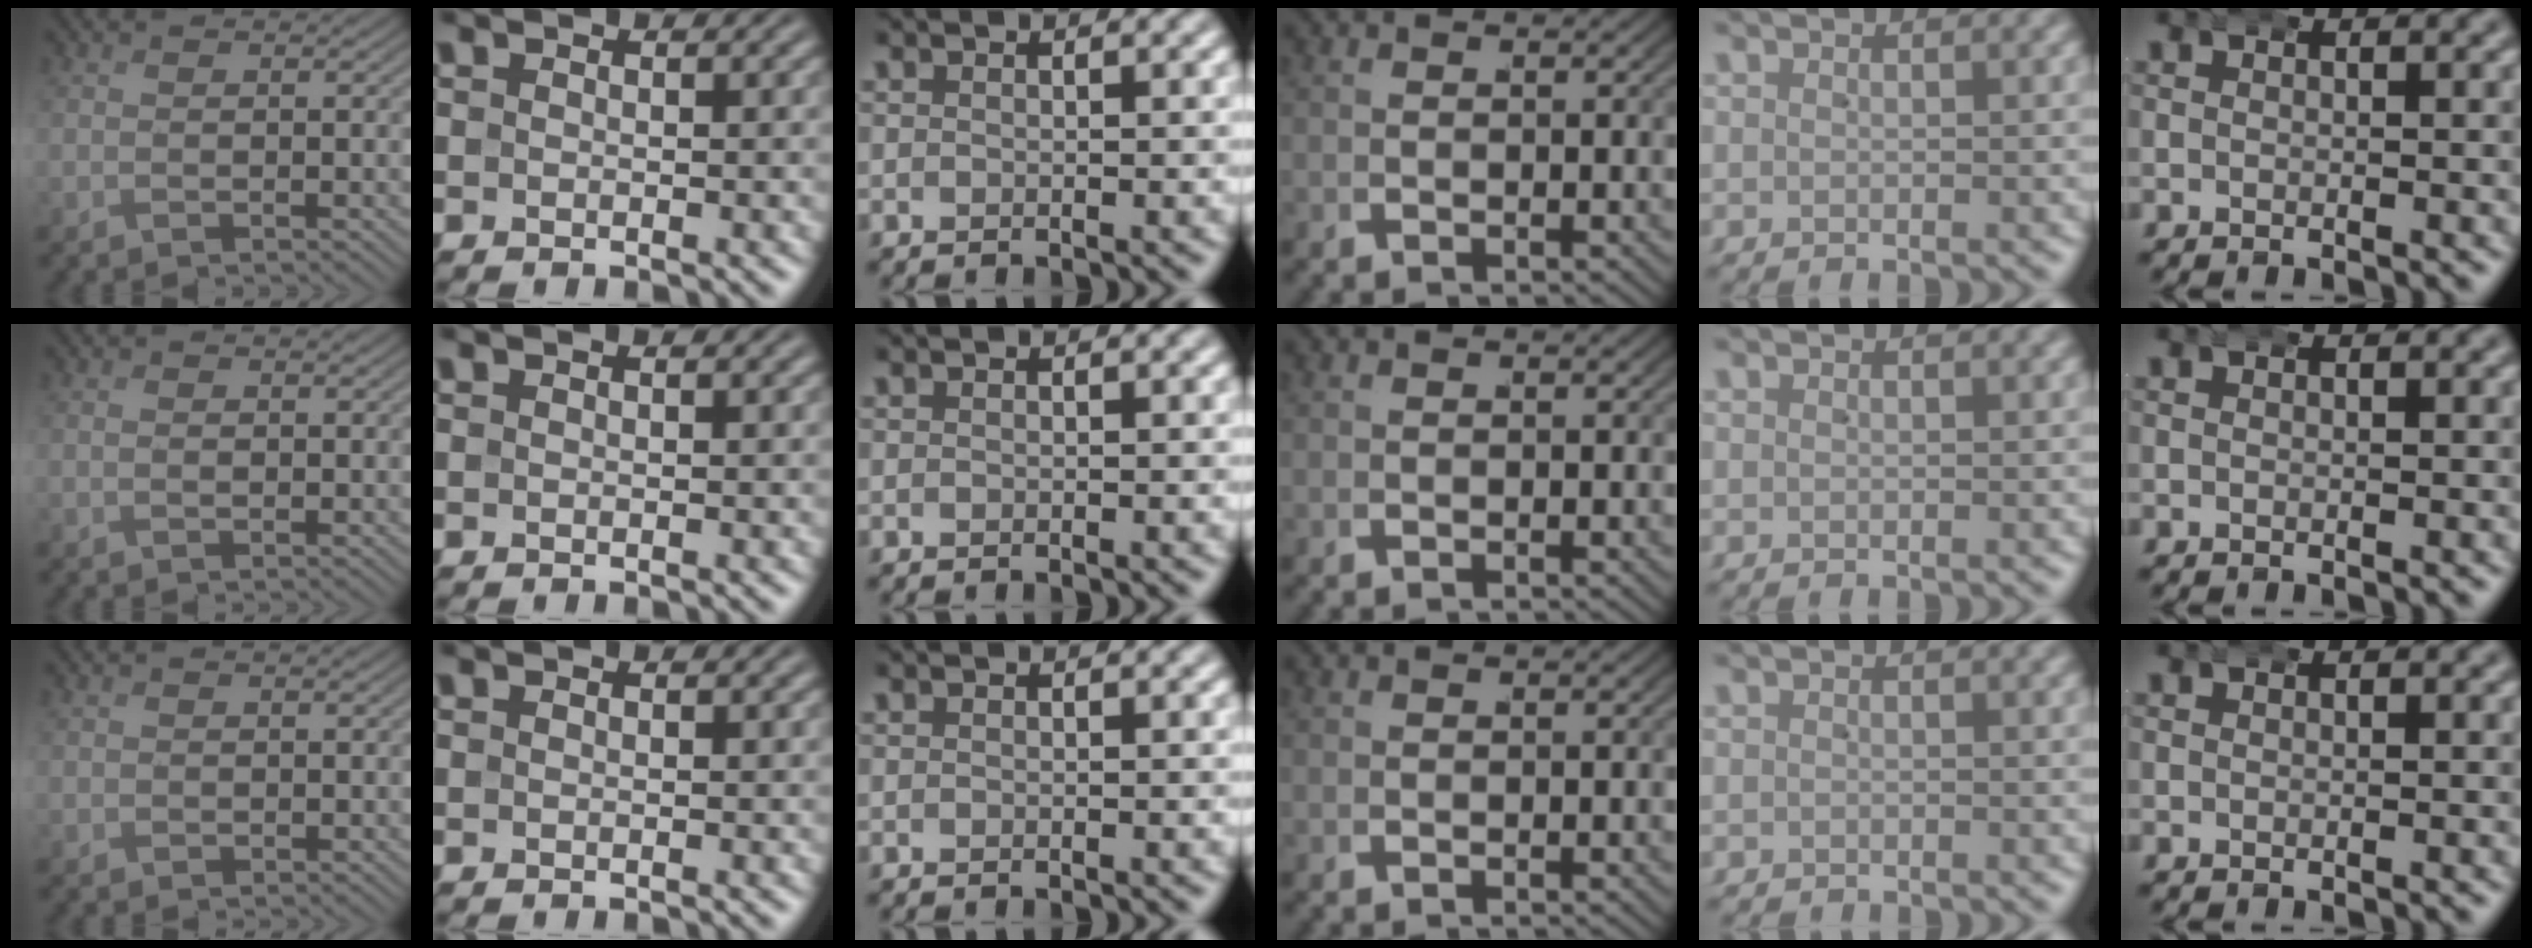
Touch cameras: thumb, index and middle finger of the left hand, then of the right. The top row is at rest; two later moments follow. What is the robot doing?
{"motion": "wrap", "object": "aluminum foil"}